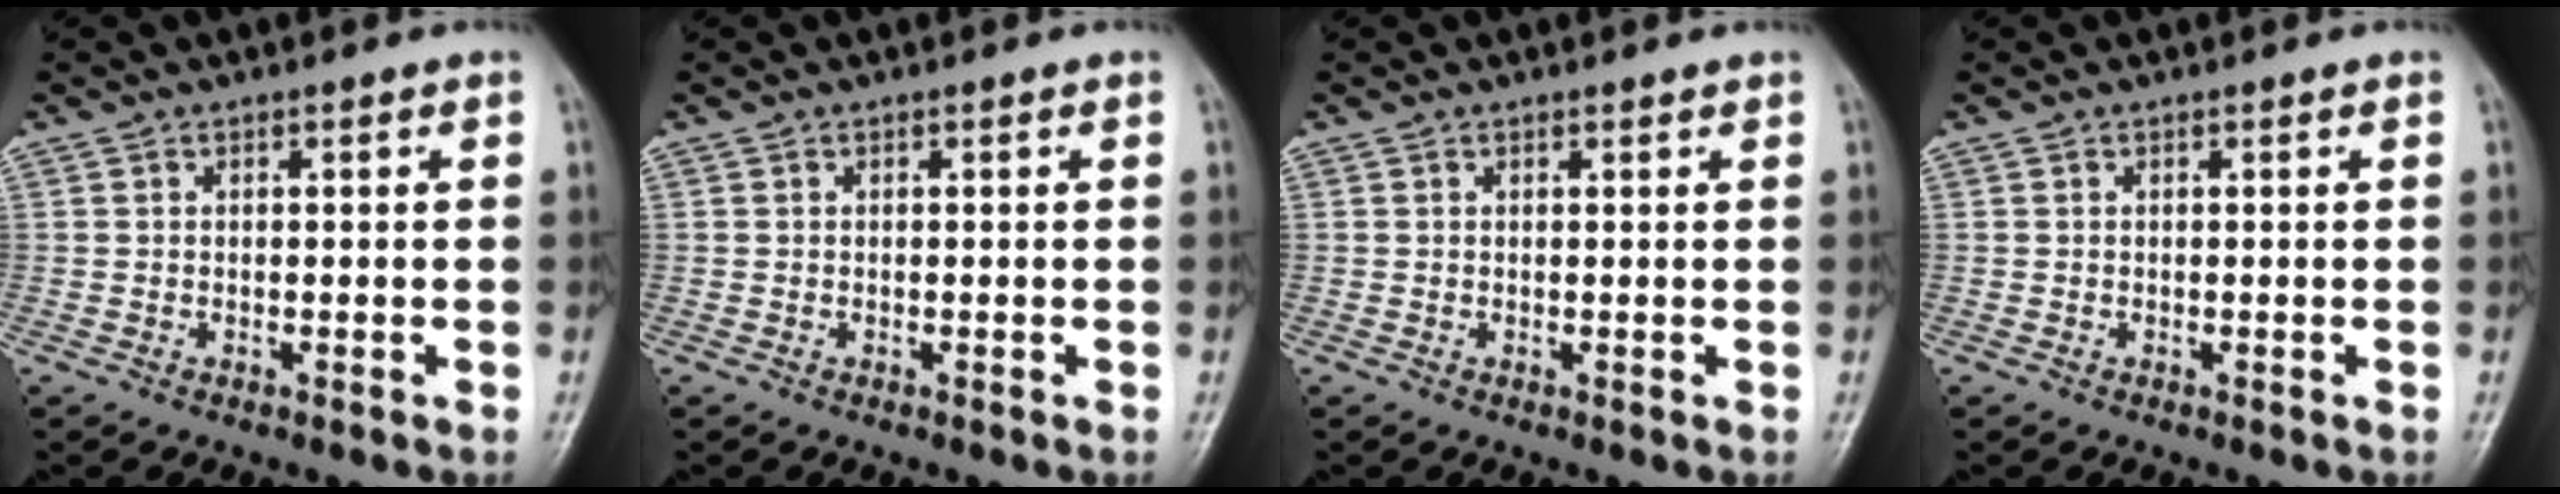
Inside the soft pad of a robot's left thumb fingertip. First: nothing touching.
{"total": 0.0}
{"total": 0.7, "force": [0.5, 0.4, 0.3], "torque": [-0.002, -0.003, 0.003]}
{"total": 0.0}